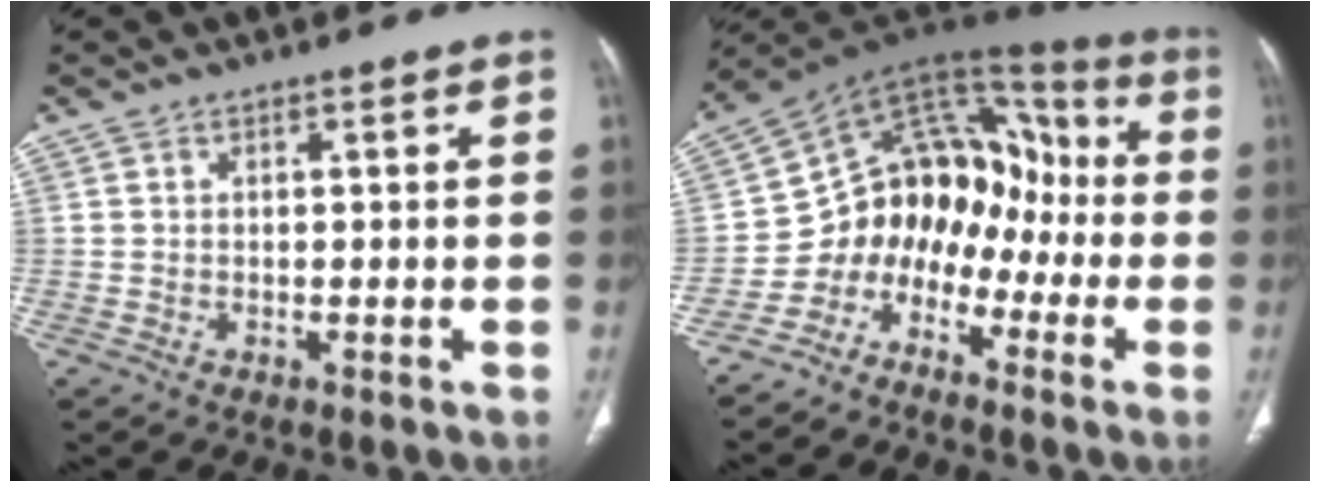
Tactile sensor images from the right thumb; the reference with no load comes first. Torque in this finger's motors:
{"motor_torque": [0.31, 0.19, 0.73, -0.69, 0.08]}